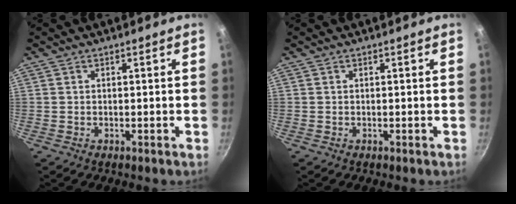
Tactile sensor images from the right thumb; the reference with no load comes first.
{"total": 0.0}